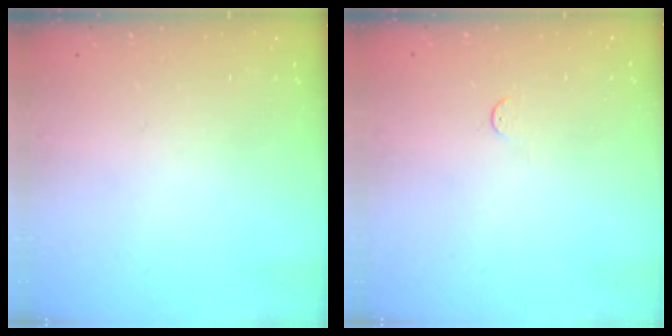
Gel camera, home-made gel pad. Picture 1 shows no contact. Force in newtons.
{"total": 2.9, "press": 2.9, "slide": 0.4}